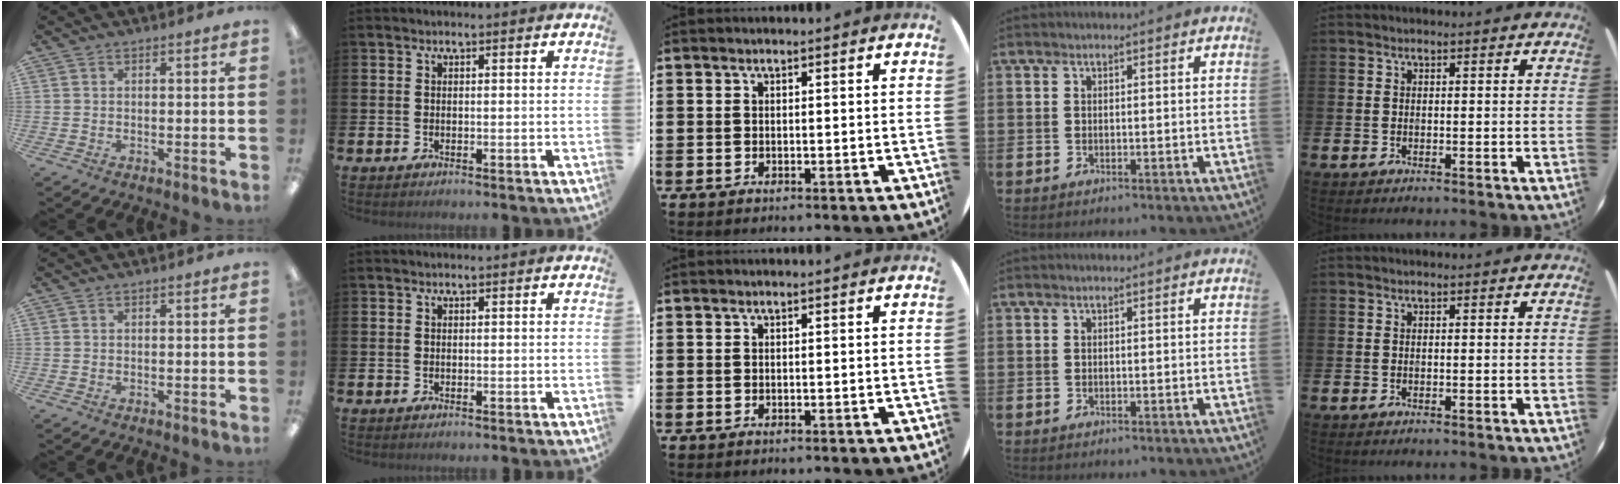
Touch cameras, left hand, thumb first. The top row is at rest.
{}